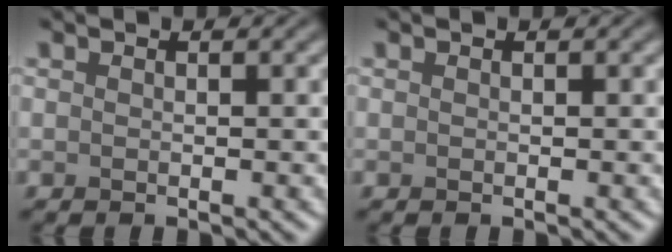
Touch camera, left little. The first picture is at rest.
{"total": 0.0}